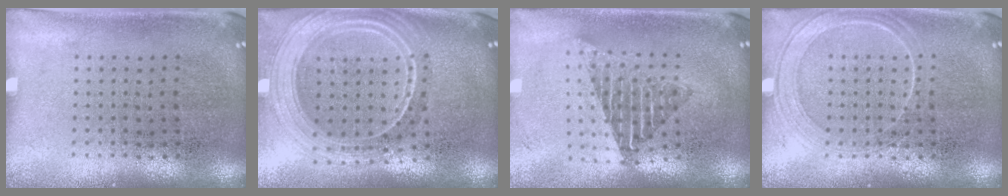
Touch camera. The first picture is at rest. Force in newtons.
{"total": 2.5, "press": 2.2, "slide": 1.3}
{"total": 1.7, "press": 1.3, "slide": 1.1}
{"total": 2.2, "press": 2.1, "slide": 0.4}